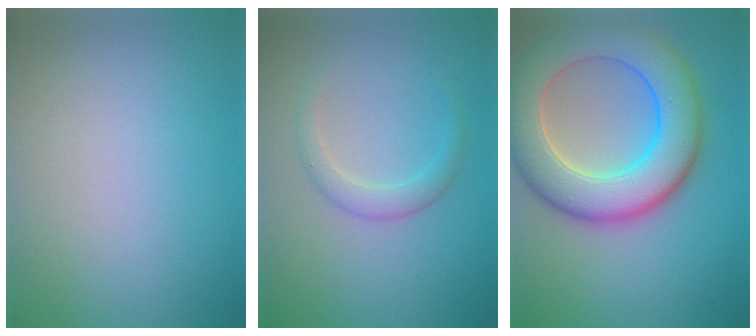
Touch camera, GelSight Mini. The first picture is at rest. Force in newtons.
{"total": 1.9, "press": 1.9, "slide": 0.1}
{"total": 10.0, "press": 10.0, "slide": 0.6}